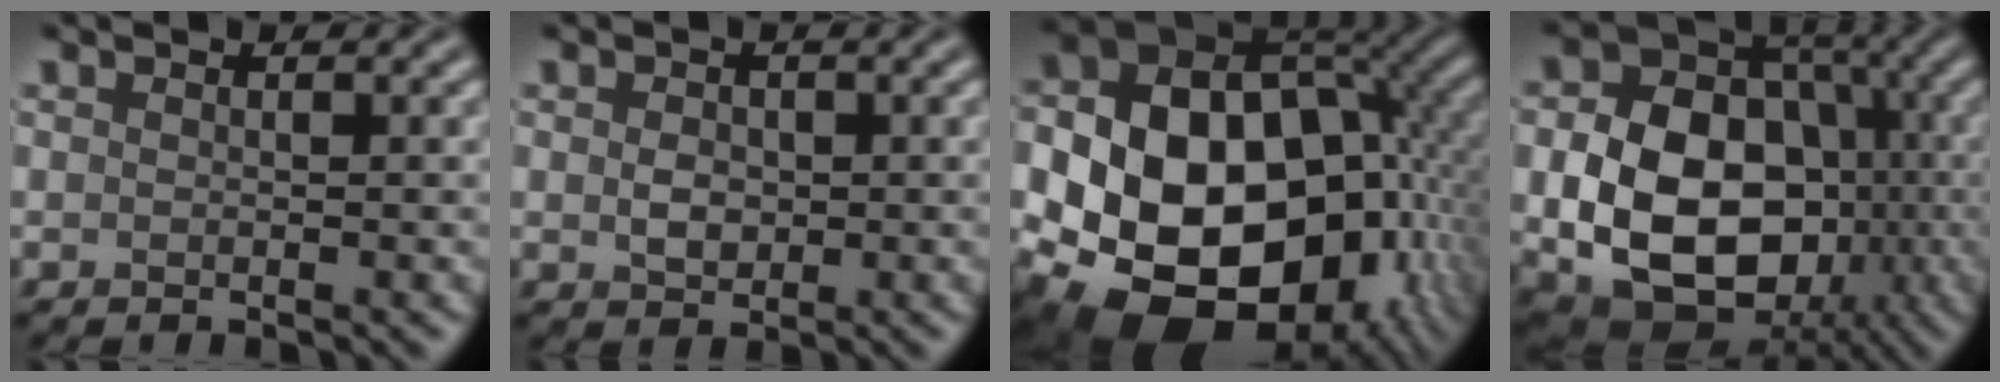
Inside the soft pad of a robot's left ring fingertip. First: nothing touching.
{"total": 1.9, "force": [0.1, 1.4, 1.2], "torque": [-0.023, -0.003, 0.001]}
{"total": 22.3, "force": [-5.5, 16.9, 13.4], "torque": [-0.225, -0.015, -0.095]}
{"total": 13.2, "force": [-2.4, 9.7, 8.6], "torque": [-0.148, -0.021, -0.045]}